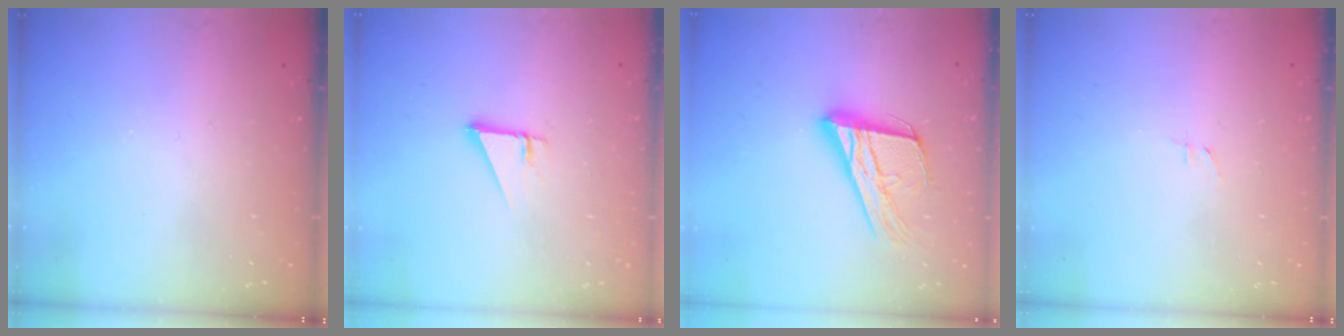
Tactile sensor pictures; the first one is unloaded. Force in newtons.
{"total": 2.7, "press": 2.7, "slide": 0.1}
{"total": 18.1, "press": 18.0, "slide": 1.6}
{"total": 4.5, "press": 3.7, "slide": 2.5}